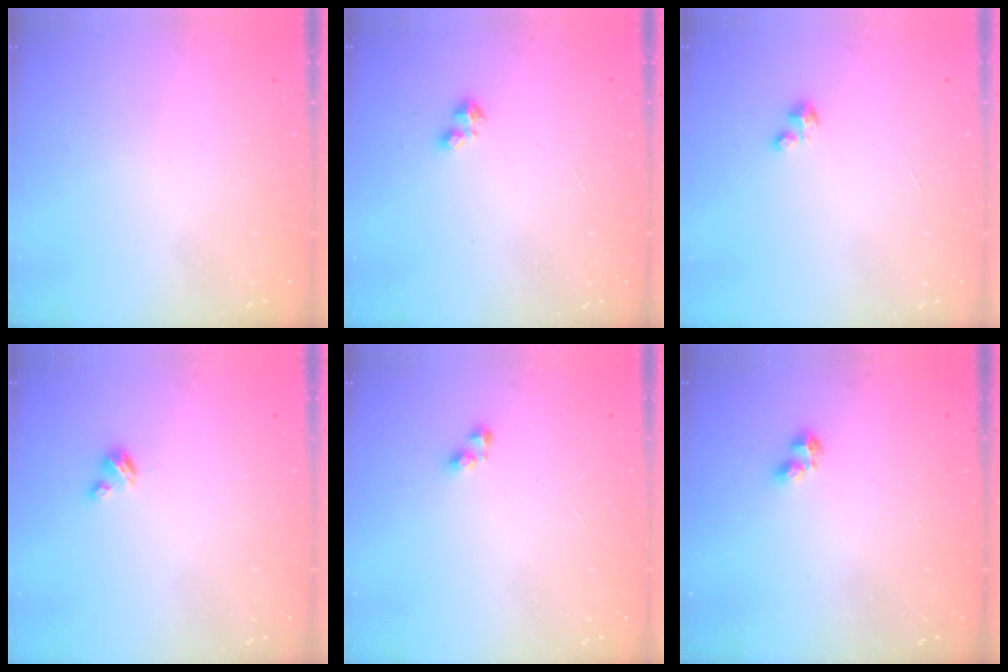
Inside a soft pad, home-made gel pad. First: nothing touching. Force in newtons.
{"total": 1.9, "press": 1.9, "slide": 0.4}
{"total": 2.0, "press": 2.0, "slide": 0.2}
{"total": 2.9, "press": 2.9, "slide": 0.3}
{"total": 3.6, "press": 3.6, "slide": 0.5}
{"total": 2.3, "press": 2.2, "slide": 0.6}